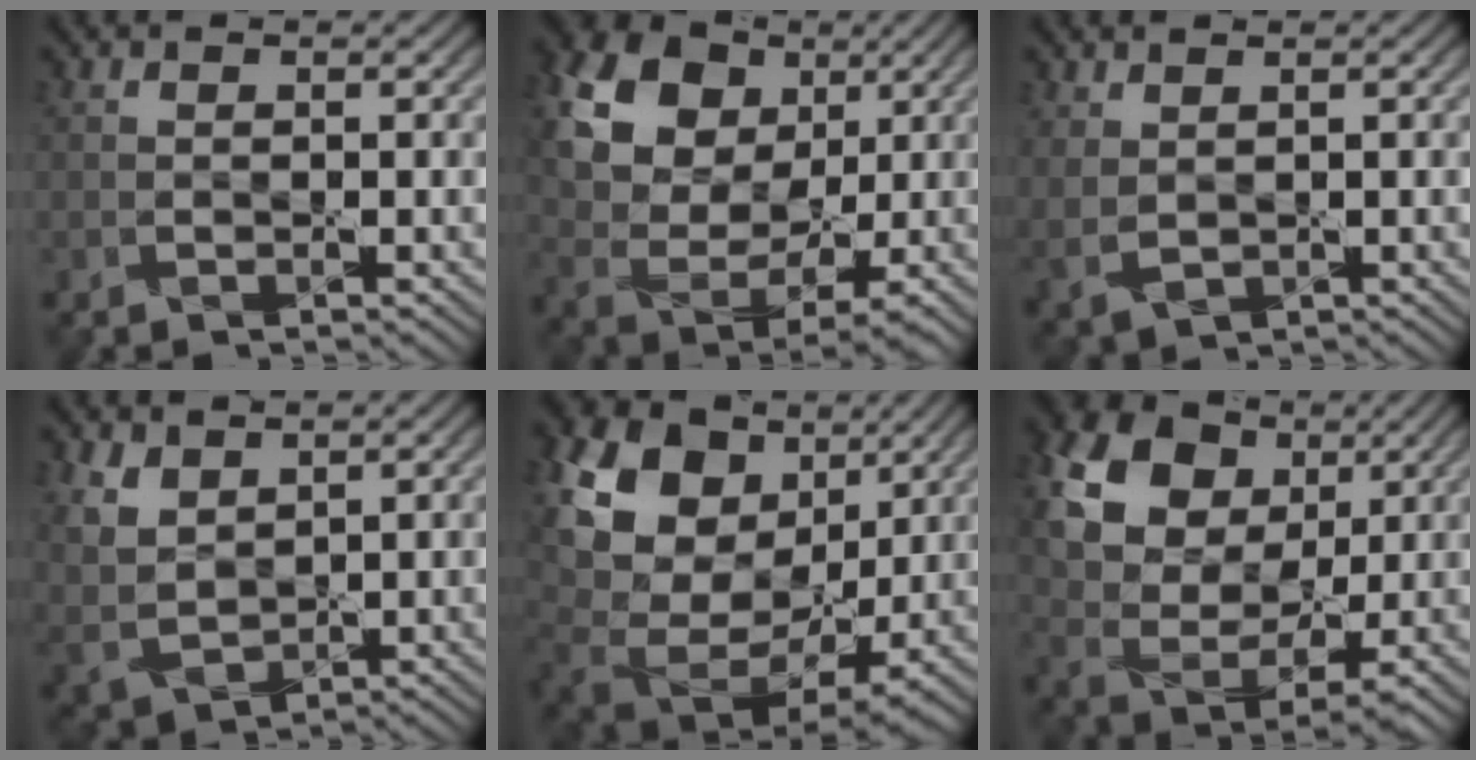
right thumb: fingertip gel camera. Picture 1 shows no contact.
{"total": 18.8, "force": [8.1, 13.4, 10.5], "torque": [-0.252, 0.054, 0.156]}
{"total": 2.6, "force": [1.1, 1.6, 1.8], "torque": [-0.054, -0.003, 0.030]}
{"total": 5.9, "force": [3.0, 3.8, 3.3], "torque": [-0.101, -0.005, 0.066]}
{"total": 18.7, "force": [7.9, 13.6, 10.2], "torque": [-0.277, 0.047, 0.158]}
{"total": 18.4, "force": [8.4, 12.6, 10.5], "torque": [-0.248, 0.056, 0.167]}